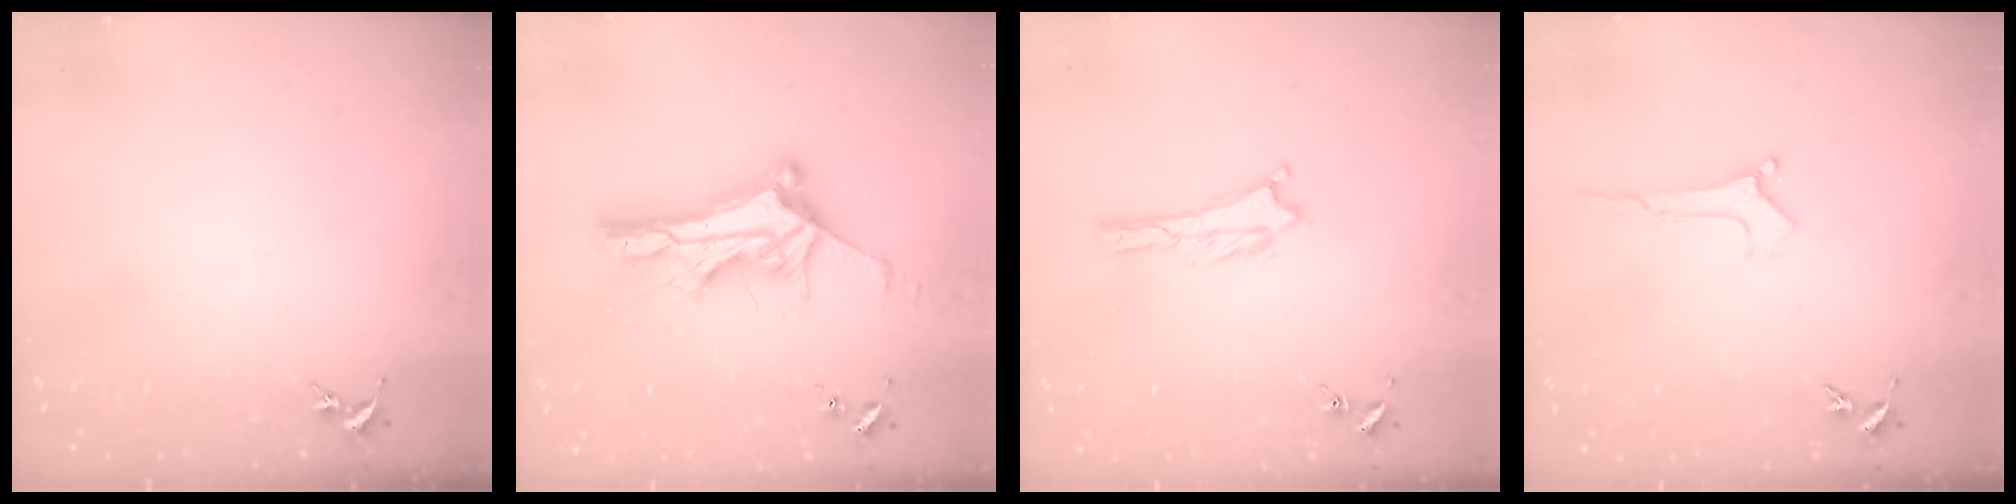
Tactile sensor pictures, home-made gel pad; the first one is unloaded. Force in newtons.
{"total": 11.7, "press": 11.7, "slide": 0.8}
{"total": 0.0}
{"total": 0.0}